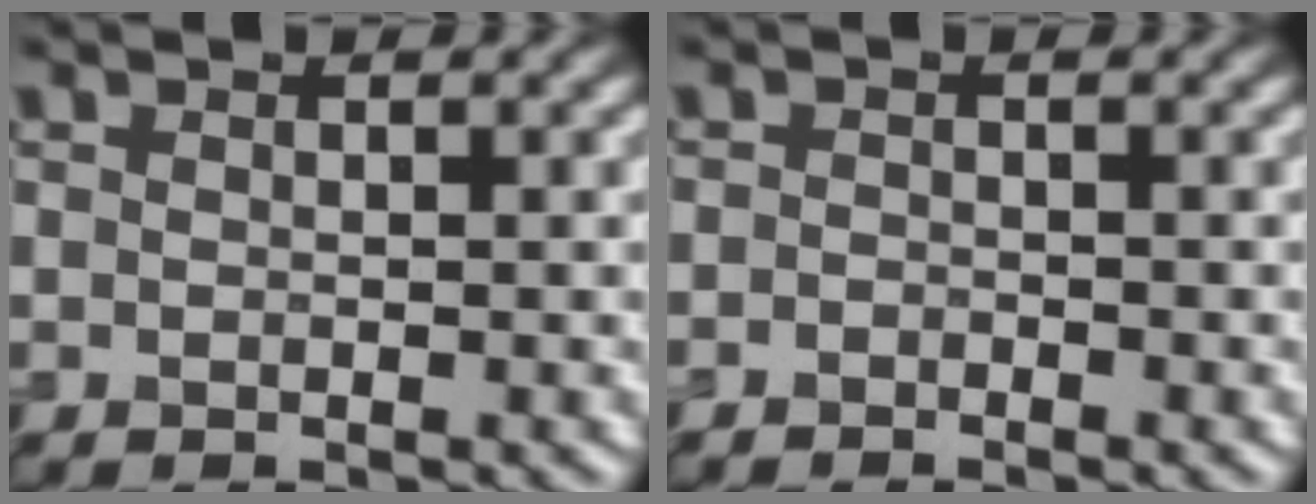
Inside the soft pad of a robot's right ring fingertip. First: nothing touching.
{"total": 0.9, "force": [-0.8, 0.0, -0.2], "torque": [0.006, 0.005, -0.016]}